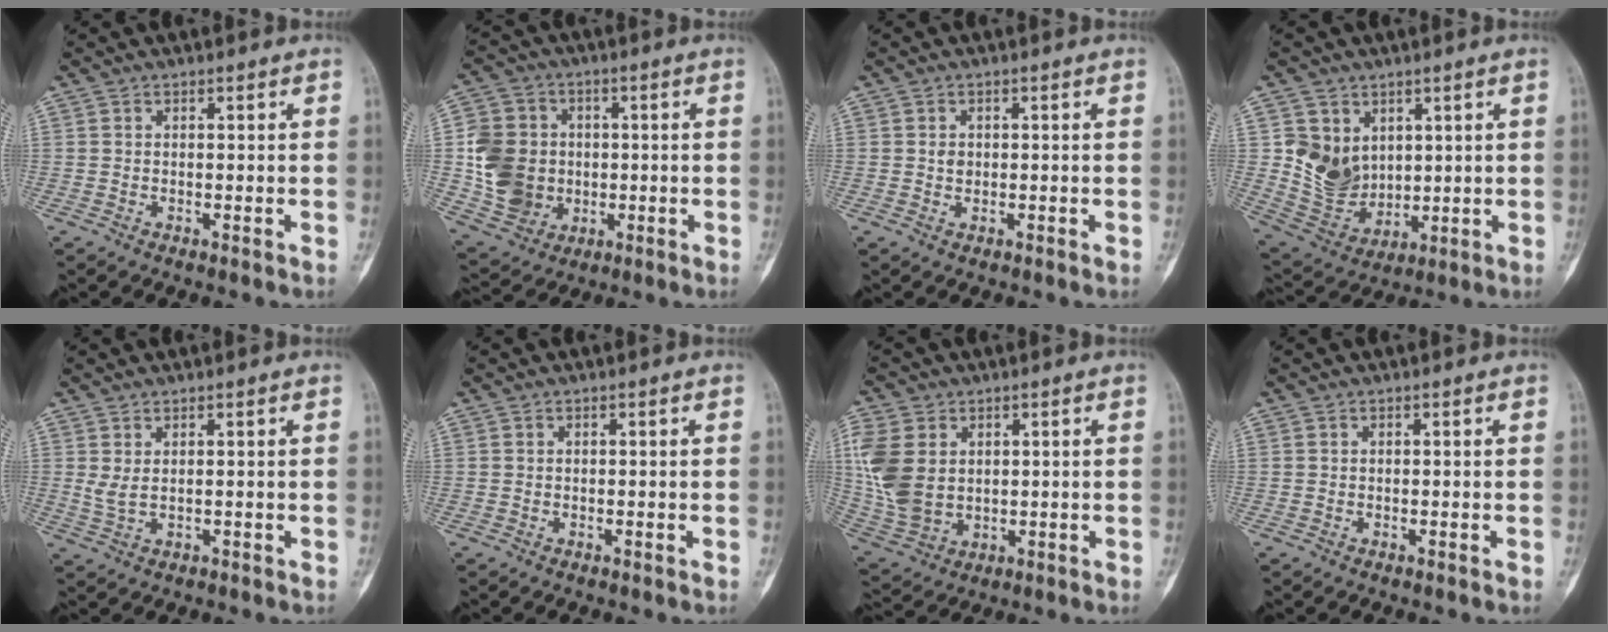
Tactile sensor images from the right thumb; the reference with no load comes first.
{"total": 13.6, "force": [-0.5, 11.7, 6.9], "torque": [-0.111, 0.007, 0.000]}
{"total": 1.4, "force": [0.0, 1.1, 0.9], "torque": [-0.011, 0.002, 0.000]}
{"total": 10.2, "force": [3.0, 8.4, 5.0], "torque": [-0.056, -0.029, 0.080]}
{"total": 2.4, "force": [0.6, 0.8, 2.2], "torque": [-0.053, 0.000, 0.019]}
{"total": 0.0}
{"total": 12.9, "force": [2.5, 9.3, 8.6], "torque": [-0.186, -0.009, 0.064]}
{"total": 0.0}